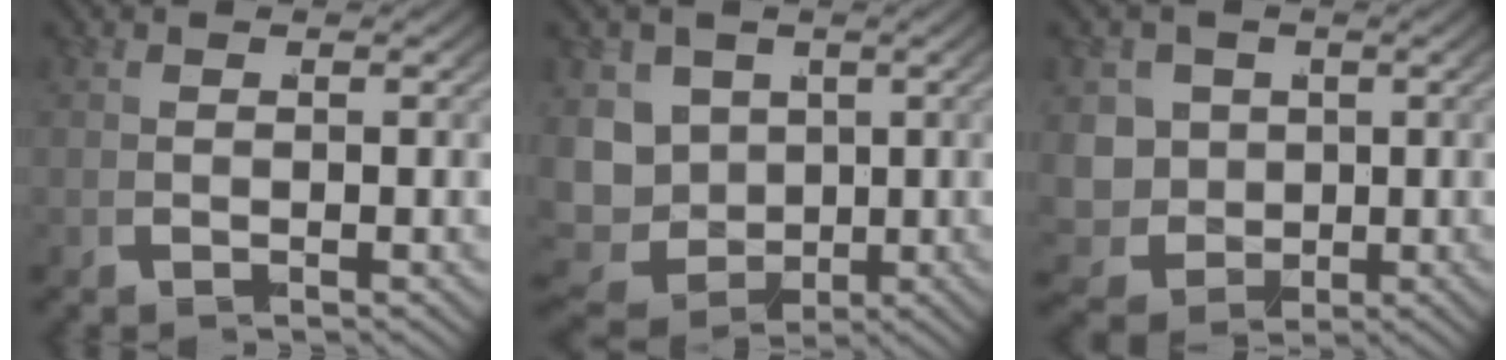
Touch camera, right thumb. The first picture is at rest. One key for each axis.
{"total": 11.3, "fx": -2.3, "fy": 9.7, "fz": 5.5, "tx": -0.145, "ty": -0.058, "tz": -0.033}
{"total": 9.4, "fx": -1.6, "fy": 8.1, "fz": 4.6, "tx": -0.124, "ty": -0.057, "tz": -0.018}